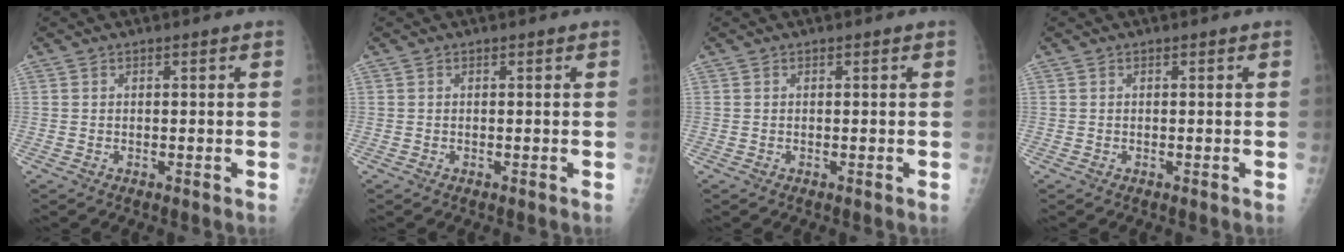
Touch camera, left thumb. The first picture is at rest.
{"total": 0.0}
{"total": 0.0}
{"total": 0.0}